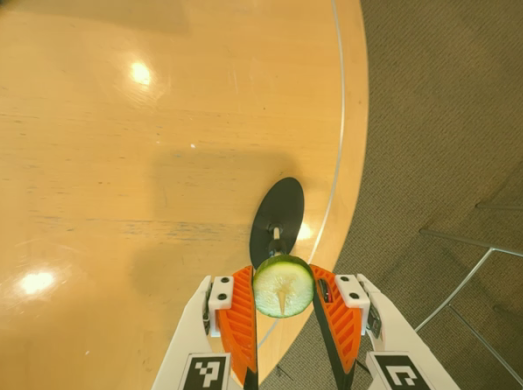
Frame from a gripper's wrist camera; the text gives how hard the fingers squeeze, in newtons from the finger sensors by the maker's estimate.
{"total": 8.8, "left": 8.8, "right": 8.9}